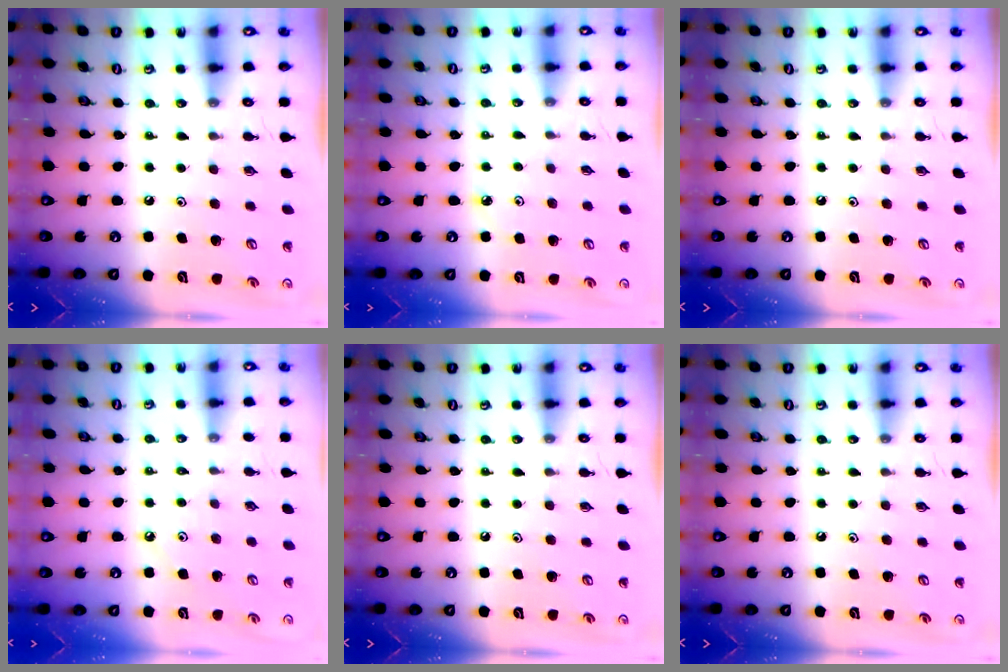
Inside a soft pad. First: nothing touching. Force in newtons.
{"total": 1.8, "press": 1.8, "slide": 0.2}
{"total": 0.0}
{"total": 2.2, "press": 2.2, "slide": 0.4}
{"total": 0.0}
{"total": 0.0}